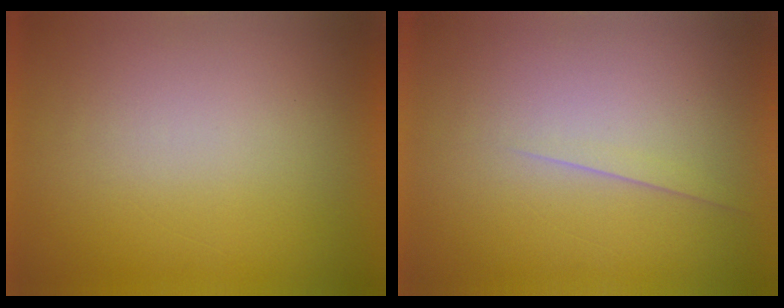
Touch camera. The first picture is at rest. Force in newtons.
{"total": 1.6}